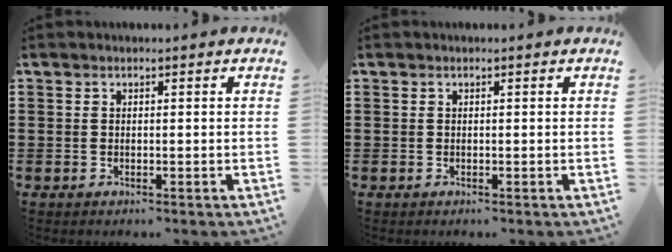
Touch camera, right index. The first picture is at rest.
{"total": 0.0}